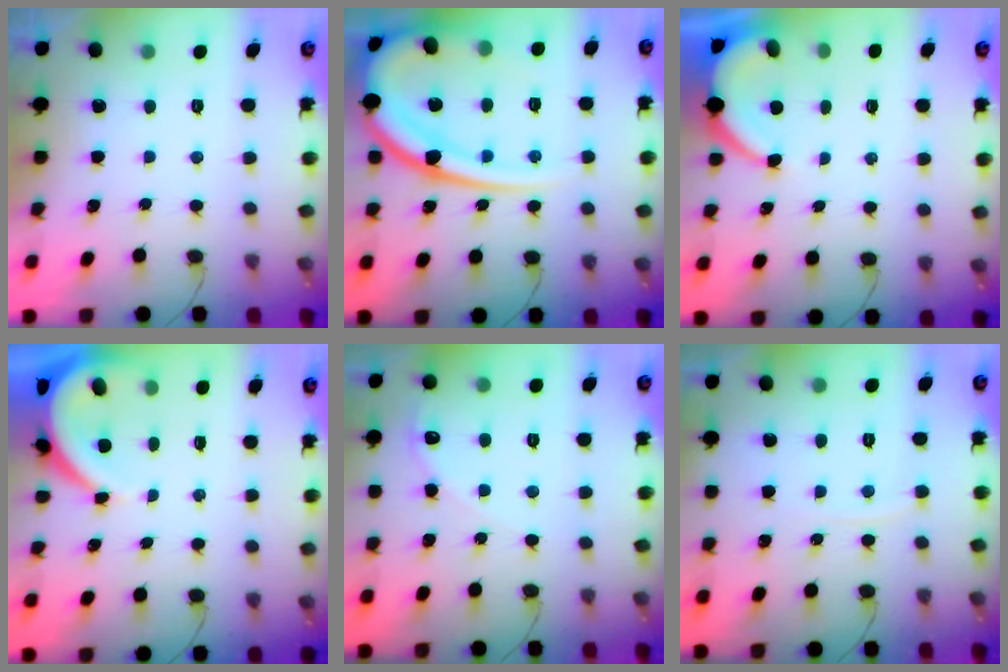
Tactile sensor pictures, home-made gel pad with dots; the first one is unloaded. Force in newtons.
{"total": 22.2, "press": 22.1, "slide": 2.5}
{"total": 4.7, "press": 4.7, "slide": 0.4}
{"total": 5.7, "press": 5.7, "slide": 0.4}
{"total": 4.8, "press": 4.8, "slide": 0.6}
{"total": 2.9, "press": 2.9, "slide": 0.5}